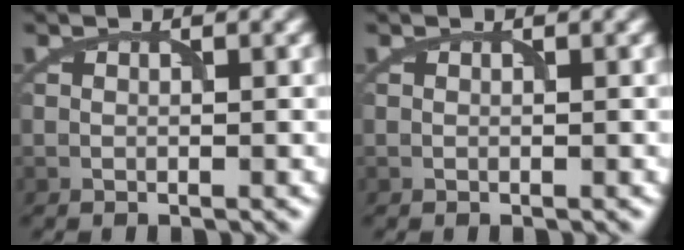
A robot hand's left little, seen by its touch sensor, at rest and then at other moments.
{"total": 0.0}